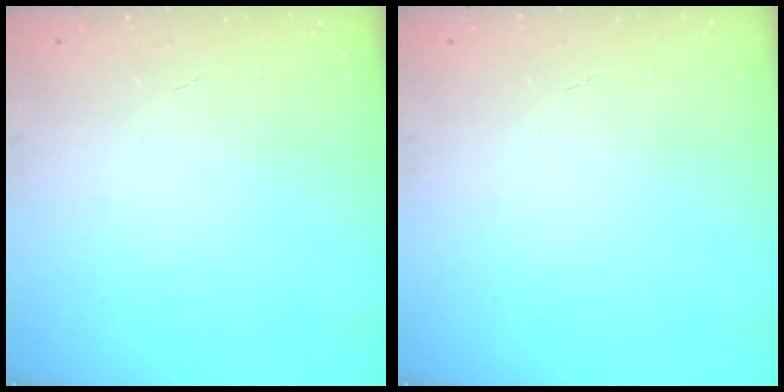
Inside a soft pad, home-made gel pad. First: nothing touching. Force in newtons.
{"total": 0.0}